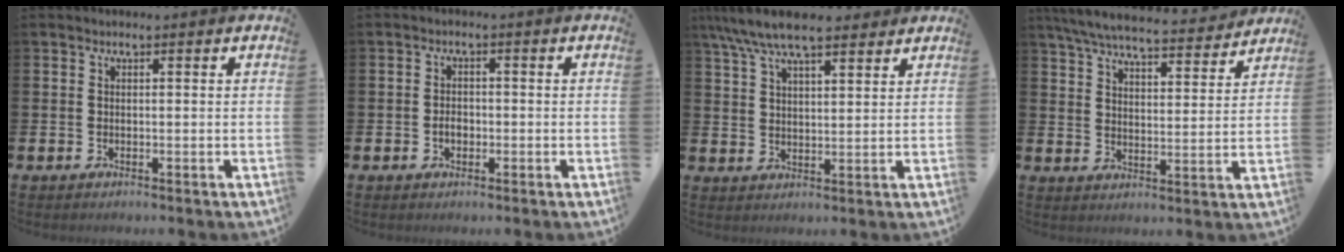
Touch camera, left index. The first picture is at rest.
{"total": 2.0, "force": [-0.5, 1.4, 1.3], "torque": [-0.014, 0.001, -0.014]}
{"total": 7.9, "force": [7.0, 1.8, 3.3], "torque": [-0.090, -0.016, 0.129]}
{"total": 7.1, "force": [6.7, 1.0, 2.1], "torque": [-0.065, -0.043, 0.117]}